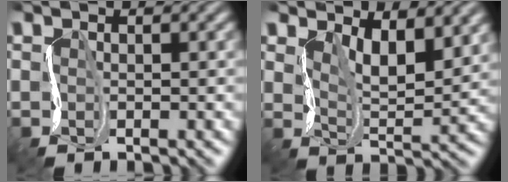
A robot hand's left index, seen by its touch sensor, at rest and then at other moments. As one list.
[{"total": 5.5, "force": [2.6, 2.4, 4.3], "torque": [-0.072, -0.011, 0.039]}]